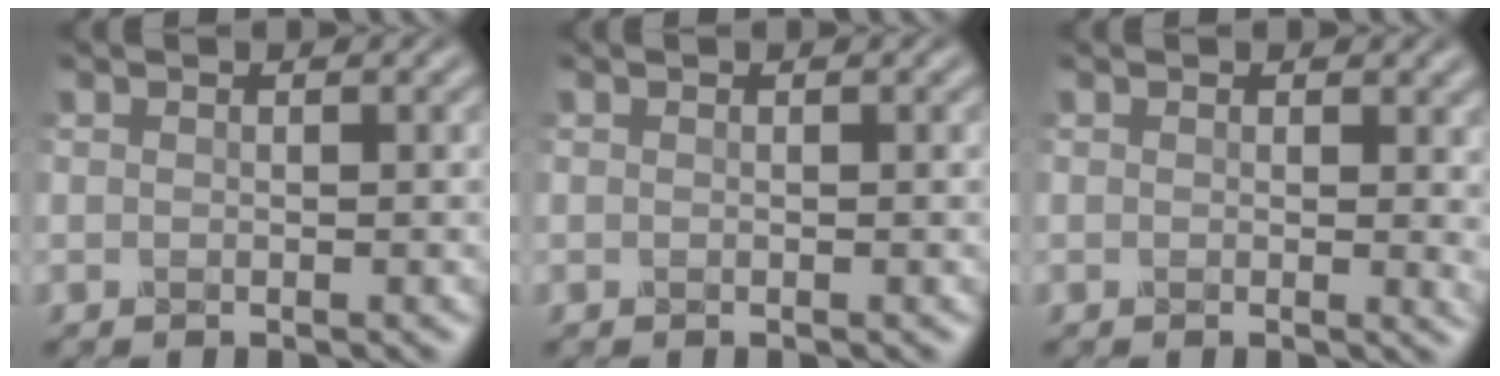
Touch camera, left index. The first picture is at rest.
{"total": 0.0}
{"total": 2.7, "force": [0.1, 1.6, 2.2], "torque": [-0.022, 0.000, -0.001]}